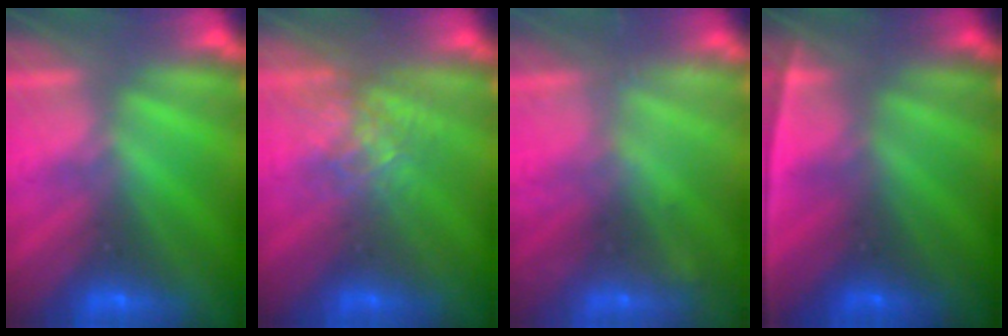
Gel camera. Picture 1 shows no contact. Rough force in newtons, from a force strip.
{"total": 2.7}
{"total": 2.2}
{"total": 2.8}